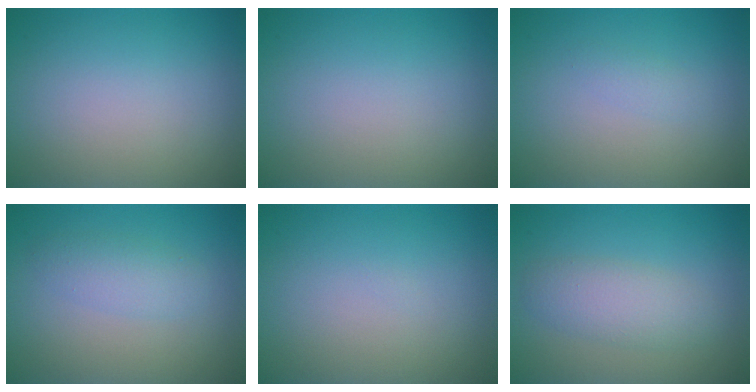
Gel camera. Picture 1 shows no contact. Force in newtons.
{"total": 0.0}
{"total": 0.9, "press": 0.9, "slide": 0.0}
{"total": 2.2, "press": 2.2, "slide": 0.1}
{"total": 0.0}
{"total": 2.0, "press": 1.9, "slide": 0.2}